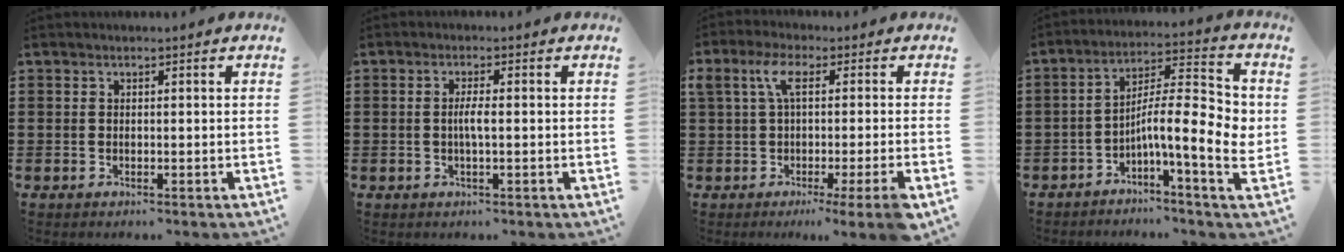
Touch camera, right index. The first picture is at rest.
{"total": 2.5, "force": [-0.3, 0.2, 2.5], "torque": [-0.054, -0.006, -0.008]}
{"total": 7.5, "force": [-0.3, 0.4, 7.5], "torque": [-0.135, -0.001, -0.006]}
{"total": 10.7, "force": [-1.4, 2.2, 10.4], "torque": [-0.169, -0.018, -0.031]}